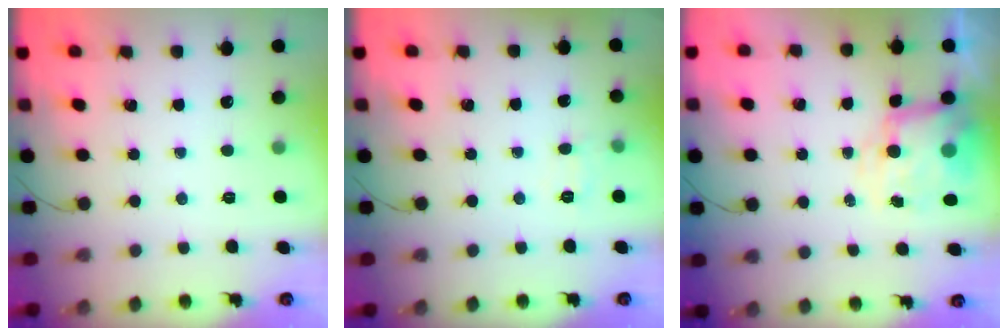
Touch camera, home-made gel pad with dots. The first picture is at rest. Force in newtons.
{"total": 5.8, "press": 5.6, "slide": 1.5}
{"total": 8.6, "press": 8.5, "slide": 1.2}